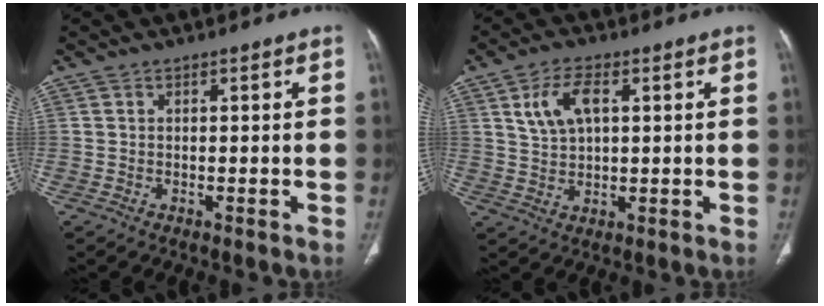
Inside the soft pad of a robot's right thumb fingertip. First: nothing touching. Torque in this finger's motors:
{"motor_torque": [-0.63, 0.69, 0.13, -0.07, 0.06]}